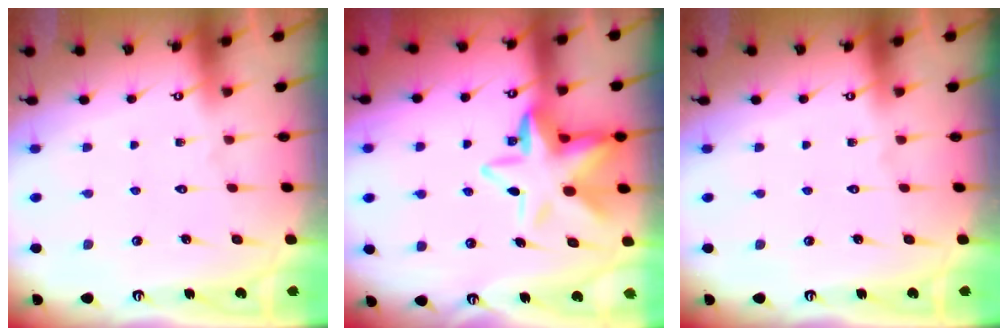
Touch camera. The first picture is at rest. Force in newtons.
{"total": 12.2, "press": 11.9, "slide": 2.7}
{"total": 0.0}